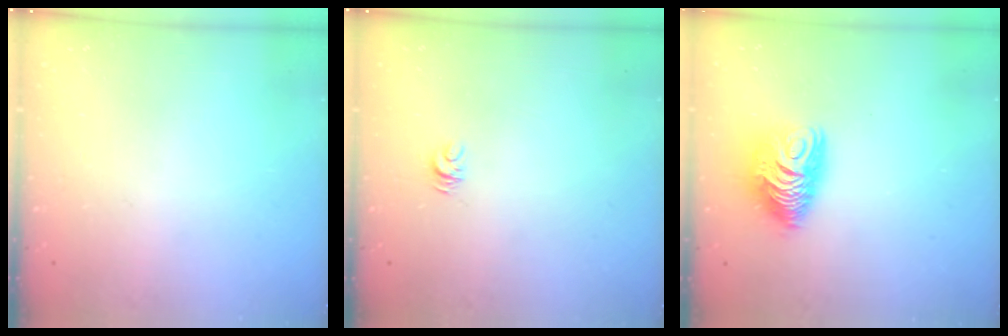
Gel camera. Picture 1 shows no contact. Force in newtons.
{"total": 3.9, "press": 3.9, "slide": 0.3}
{"total": 10.2, "press": 10.2, "slide": 0.9}